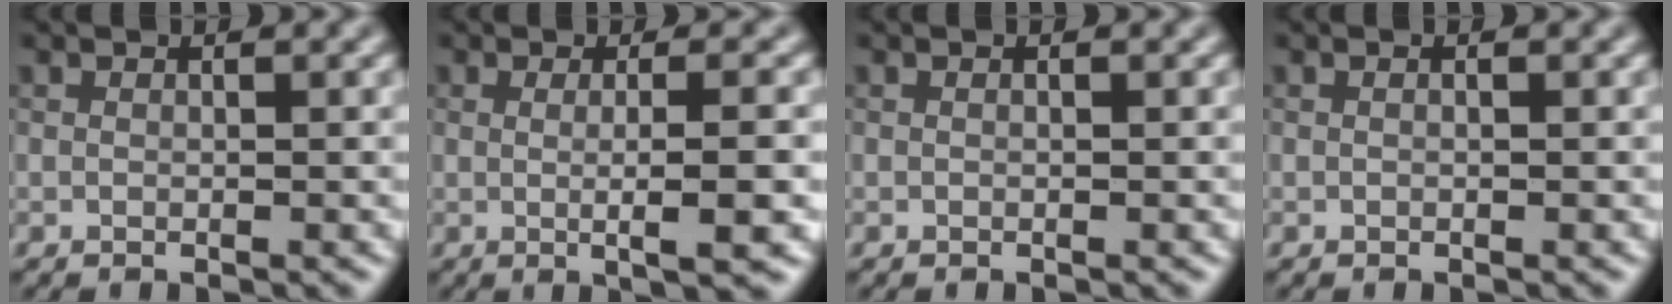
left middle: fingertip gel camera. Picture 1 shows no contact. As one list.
[{"total": 4.5, "force": [-0.9, 0.7, 4.3], "torque": [-0.065, 0.004, -0.005]}, {"total": 0.0}, {"total": 0.0}]